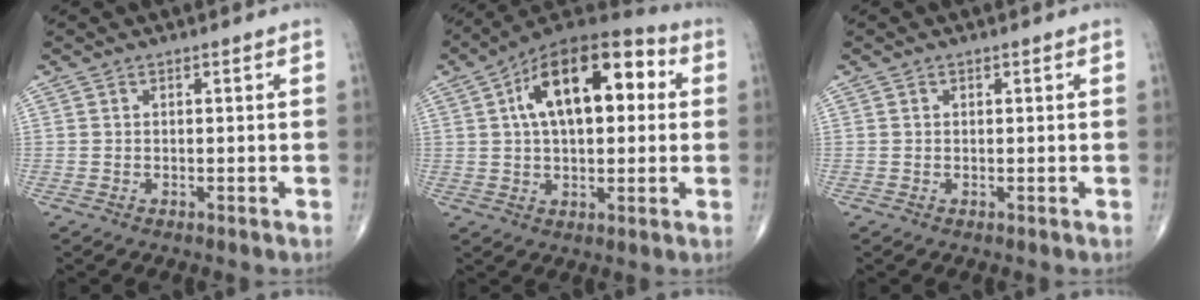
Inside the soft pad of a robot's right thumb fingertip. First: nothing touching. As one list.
[{"total": 19.2, "force": [4.3, 9.9, 15.9], "torque": [-0.224, 0.028, 0.056]}, {"total": 0.0}]